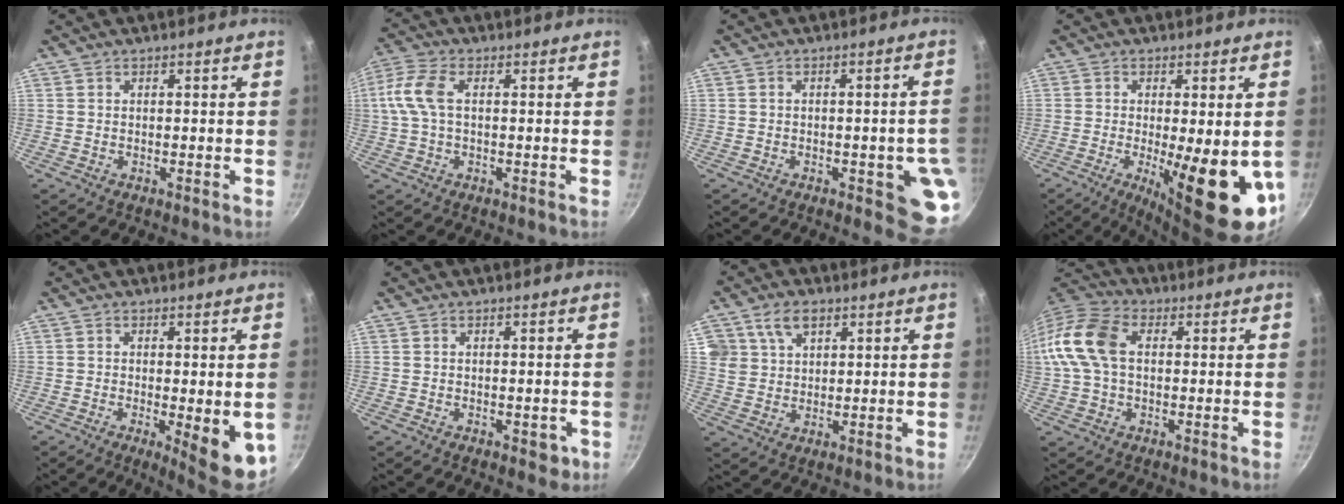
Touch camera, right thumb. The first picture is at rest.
{"total": 7.7, "force": [0.8, 4.0, 6.5], "torque": [-0.153, 0.020, 0.008]}
{"total": 9.6, "force": [-2.7, 3.4, 8.5], "torque": [-0.063, 0.011, -0.030]}
{"total": 16.9, "force": [-3.4, 5.1, 15.7], "torque": [-0.212, -0.017, -0.037]}
{"total": 9.4, "force": [-1.8, 2.6, 8.9], "torque": [-0.105, -0.011, -0.016]}
{"total": 3.0, "force": [-1.0, 1.6, 2.3], "torque": [-0.019, 0.002, -0.011]}
{"total": 6.9, "force": [3.5, 4.7, 3.6], "torque": [-0.051, -0.005, 0.067]}
{"total": 12.8, "force": [1.6, 8.3, 9.6], "torque": [-0.187, 0.025, 0.013]}